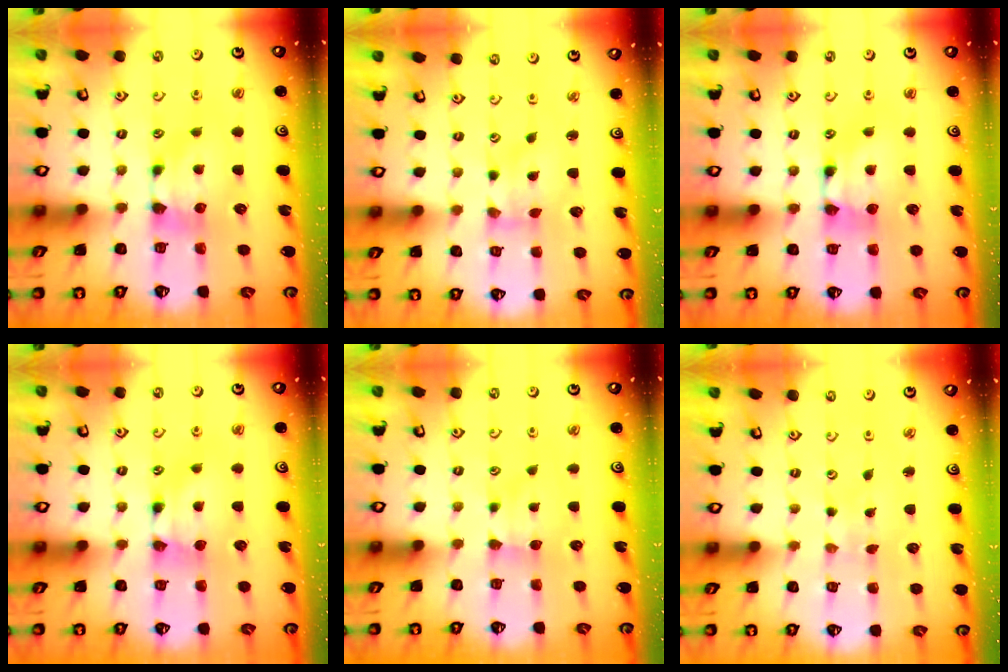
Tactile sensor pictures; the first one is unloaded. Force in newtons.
{"total": 1.3, "press": 0.7, "slide": 1.1}
{"total": 2.0, "press": 2.0, "slide": 0.1}
{"total": 1.6, "press": 1.6, "slide": 0.2}
{"total": 2.1, "press": 2.0, "slide": 0.5}
{"total": 5.9, "press": 5.9, "slide": 0.3}